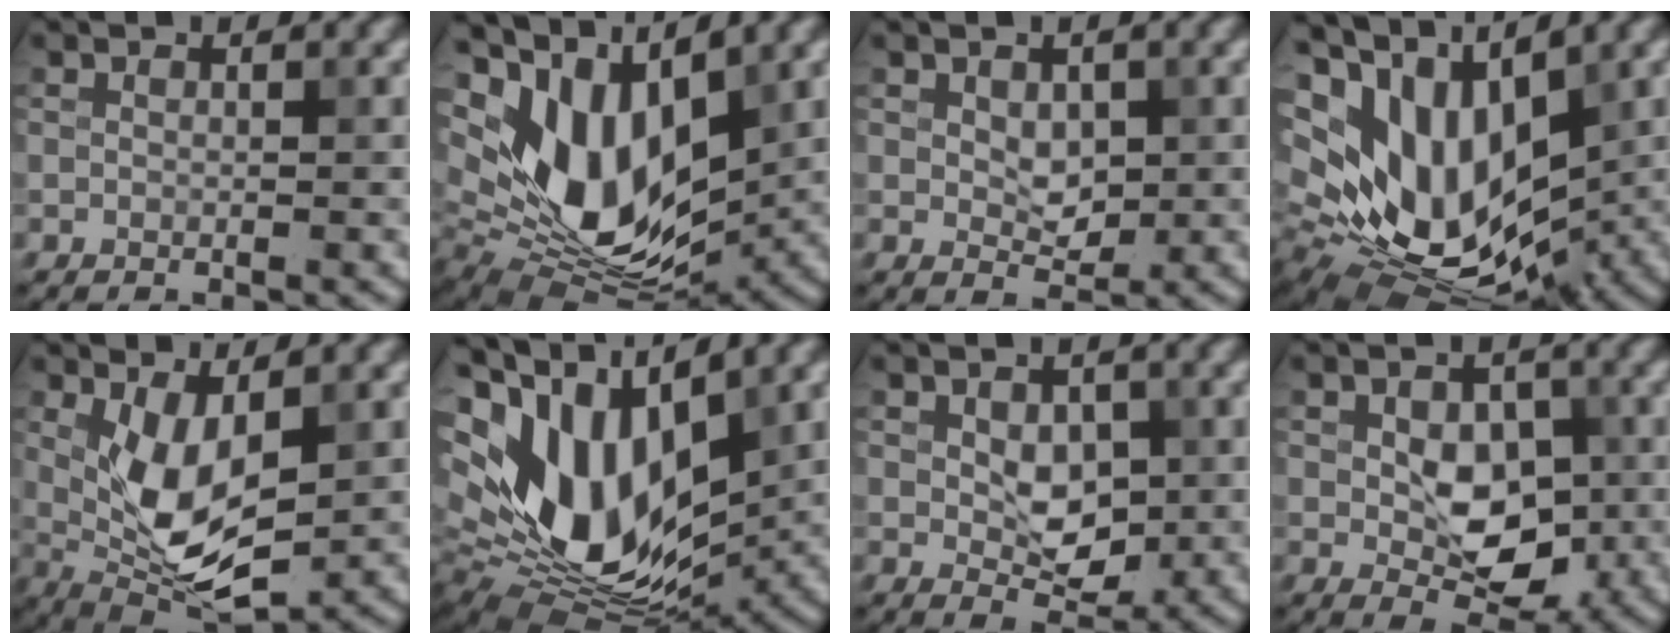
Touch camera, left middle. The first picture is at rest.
{"total": 10.5, "force": [3.2, 6.1, 7.9], "torque": [-0.159, -0.007, 0.061]}
{"total": 2.2, "force": [0.4, 1.5, 1.6], "torque": [-0.027, -0.005, 0.011]}
{"total": 14.0, "force": [2.9, 8.7, 10.5], "torque": [-0.214, -0.001, 0.057]}
{"total": 7.4, "force": [0.2, 3.2, 6.6], "torque": [-0.137, -0.008, 0.005]}
{"total": 13.6, "force": [2.5, 8.3, 10.5], "torque": [-0.207, -0.002, 0.037]}
{"total": 3.8, "force": [0.2, 2.4, 2.9], "torque": [-0.047, -0.006, 0.007]}
{"total": 5.8, "force": [-0.1, 3.7, 4.5], "torque": [-0.071, -0.008, 0.001]}